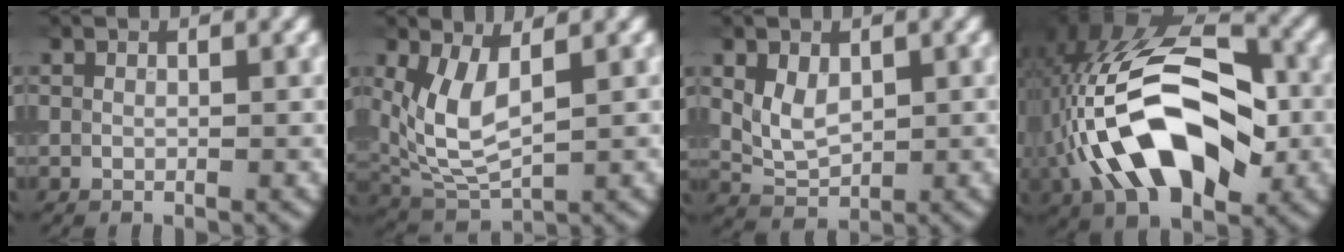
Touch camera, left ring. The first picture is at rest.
{"total": 5.4, "force": [1.3, 2.6, 4.6], "torque": [-0.112, -0.010, 0.035]}
{"total": 3.2, "force": [0.8, 2.1, 2.2], "torque": [-0.048, -0.001, 0.020]}
{"total": 13.4, "force": [-2.8, 7.3, 10.9], "torque": [-0.201, 0.015, -0.063]}